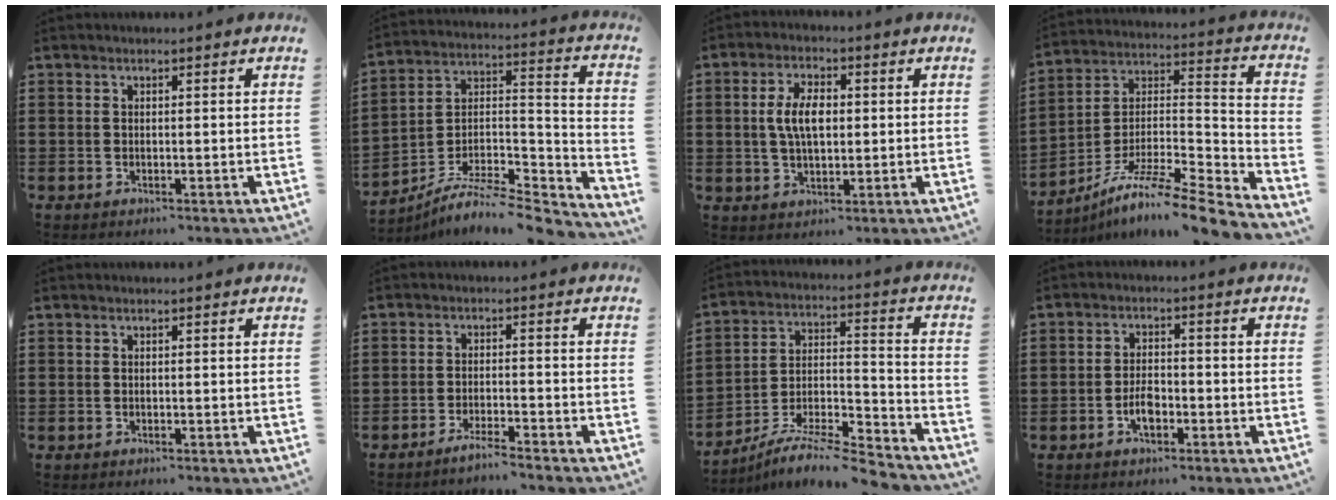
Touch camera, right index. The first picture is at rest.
{"total": 7.5, "force": [-6.6, 1.9, 3.0], "torque": [-0.051, 0.004, -0.132]}
{"total": 6.1, "force": [0.5, 3.0, 5.3], "torque": [-0.113, 0.009, 0.004]}
{"total": 9.4, "force": [-7.6, 0.8, 5.4], "torque": [-0.091, 0.006, -0.151]}
{"total": 0.0}
{"total": 2.7, "force": [-2.5, -0.3, 1.0], "torque": [-0.018, 0.001, -0.049]}
{"total": 9.0, "force": [-8.3, 0.8, 3.4], "torque": [-0.050, 0.013, -0.162]}
{"total": 3.6, "force": [-1.5, 1.7, 2.7], "torque": [-0.058, -0.001, -0.028]}